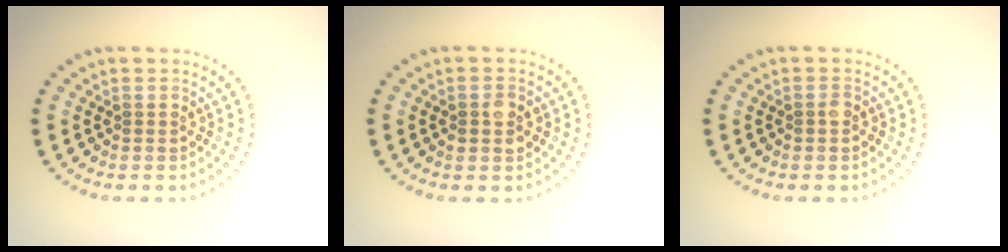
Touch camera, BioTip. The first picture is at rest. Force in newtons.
{"total": 2.3, "press": 2.3, "slide": 0.2}
{"total": 0.6, "press": 0.5, "slide": 0.3}